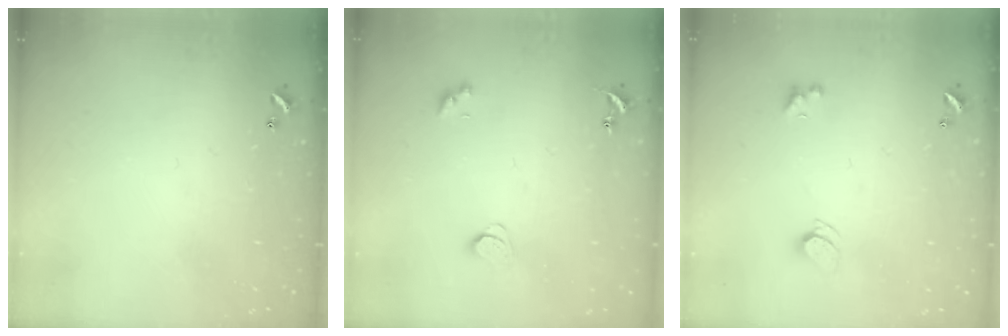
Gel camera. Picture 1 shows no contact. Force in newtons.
{"total": 2.1, "press": 2.1, "slide": 0.4}
{"total": 2.5, "press": 2.4, "slide": 0.6}